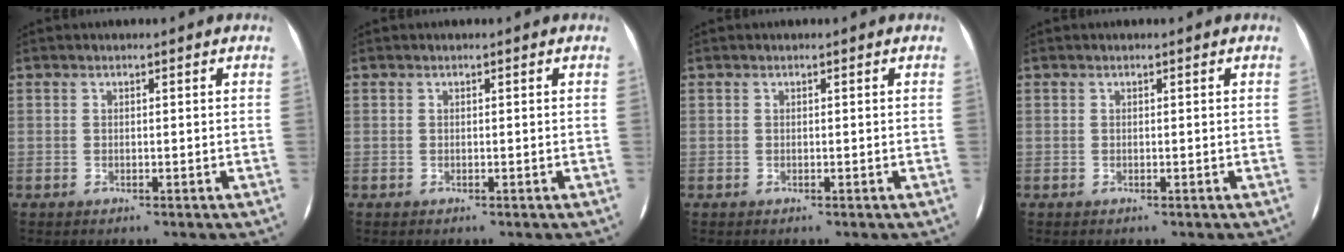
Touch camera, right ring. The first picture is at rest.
{"total": 0.0}
{"total": 0.0}
{"total": 0.0}